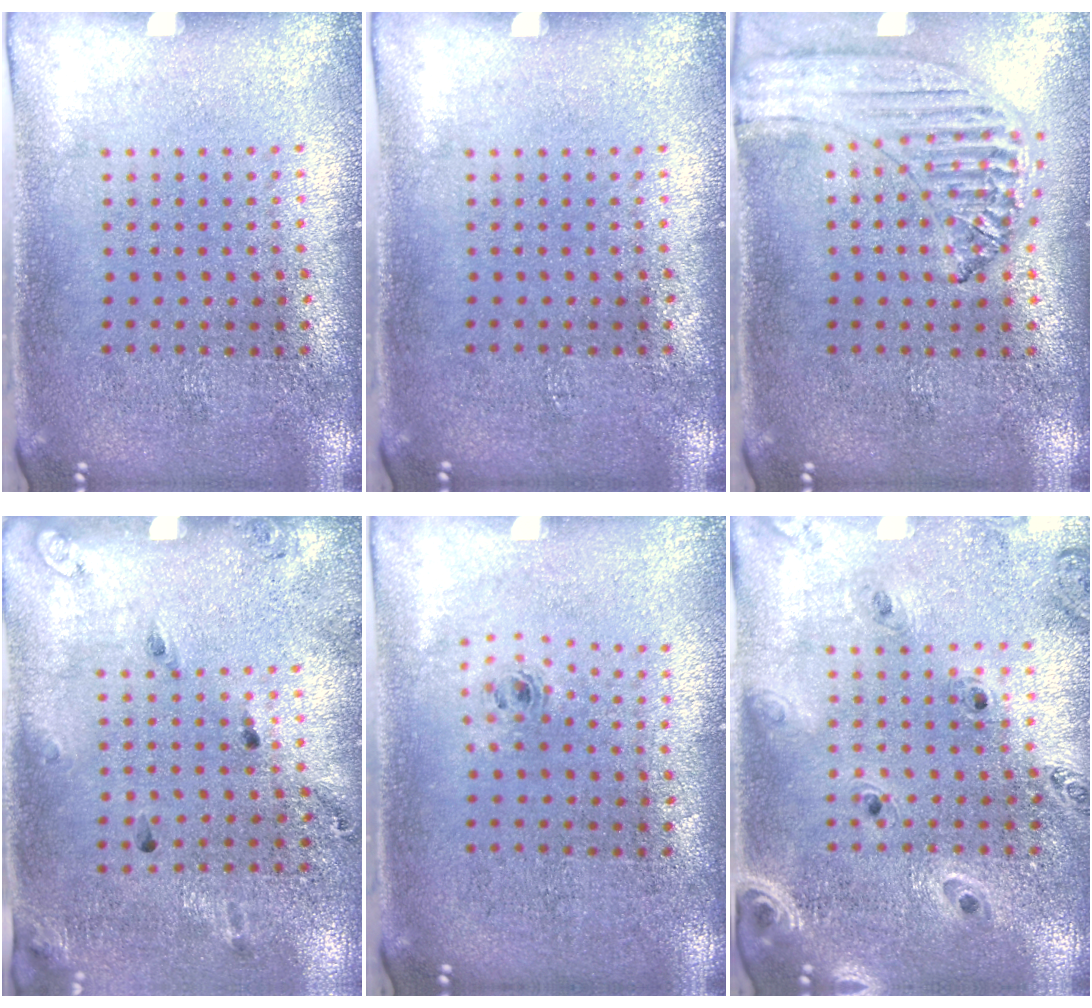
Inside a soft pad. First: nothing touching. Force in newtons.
{"total": 0.0}
{"total": 1.2, "press": 1.2, "slide": 0.1}
{"total": 1.9, "press": 1.1, "slide": 1.5}
{"total": 0.6, "press": 0.3, "slide": 0.5}
{"total": 1.3, "press": 1.3, "slide": 0.1}